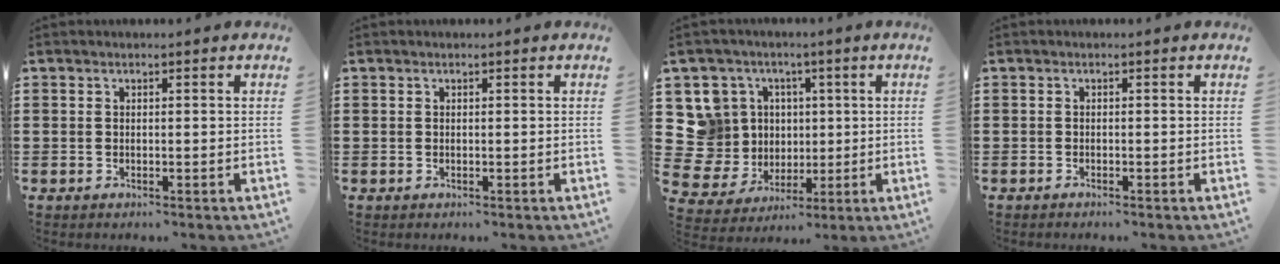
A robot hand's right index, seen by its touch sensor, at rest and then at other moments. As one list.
[{"total": 0.0}, {"total": 10.7, "force": [2.4, 10.1, 2.7], "torque": [-0.133, -0.011, 0.053]}, {"total": 0.5, "force": [-0.5, 0.0, 0.1], "torque": [-0.004, -0.002, -0.010]}]